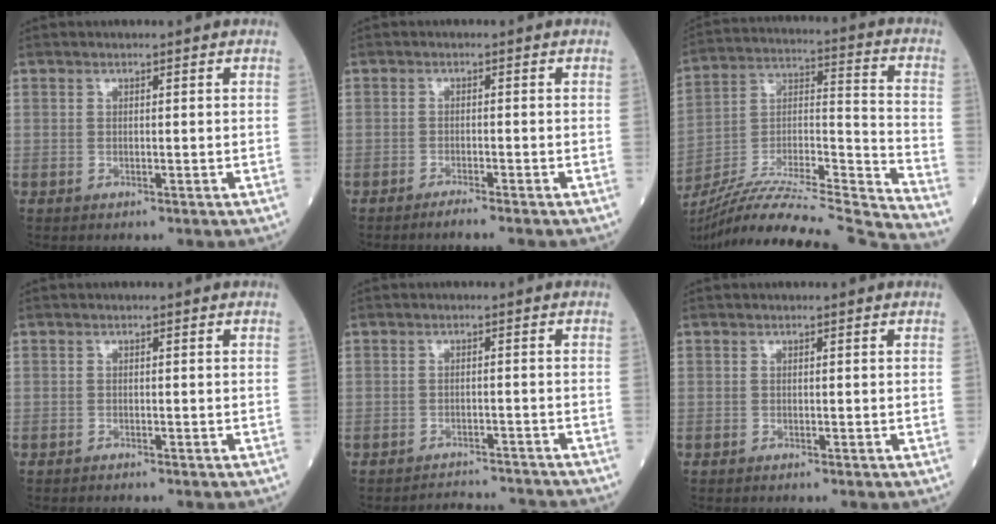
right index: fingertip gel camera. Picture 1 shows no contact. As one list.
[{"total": 2.0, "force": [-1.7, -0.5, 0.9], "torque": [-0.019, 0.000, -0.028]}, {"total": 28.1, "force": [-26.0, -1.2, 10.5], "torque": [-0.160, -0.021, -0.409]}, {"total": 0.9, "force": [-0.9, 0.0, 0.3], "torque": [-0.008, -0.001, -0.010]}, {"total": 5.9, "force": [-5.9, -0.1, -0.5], "torque": [0.006, 0.005, -0.079]}, {"total": 0.0}]